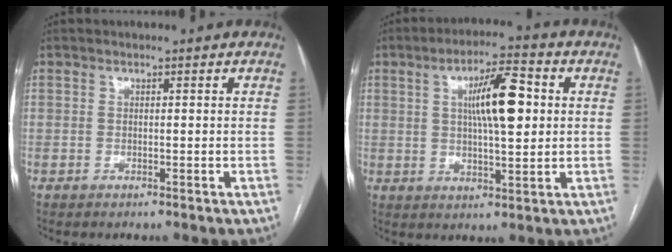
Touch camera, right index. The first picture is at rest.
{"total": 10.1, "force": [2.1, 2.2, 9.6], "torque": [-0.165, 0.014, 0.034]}